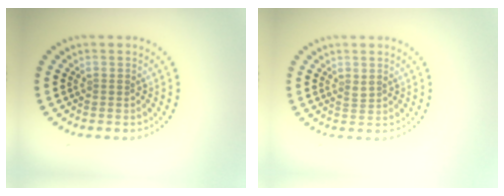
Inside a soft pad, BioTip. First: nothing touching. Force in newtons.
{"total": 0.6, "press": 0.5, "slide": 0.2}